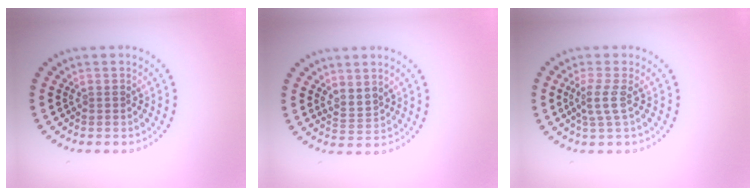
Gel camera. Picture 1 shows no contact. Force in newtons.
{"total": 1.7, "press": 1.4, "slide": 1.1}
{"total": 2.0, "press": 1.5, "slide": 1.2}